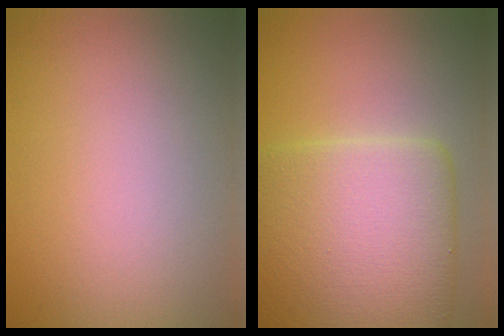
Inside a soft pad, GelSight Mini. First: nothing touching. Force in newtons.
{"total": 10.0, "press": 10.0, "slide": 0.1}